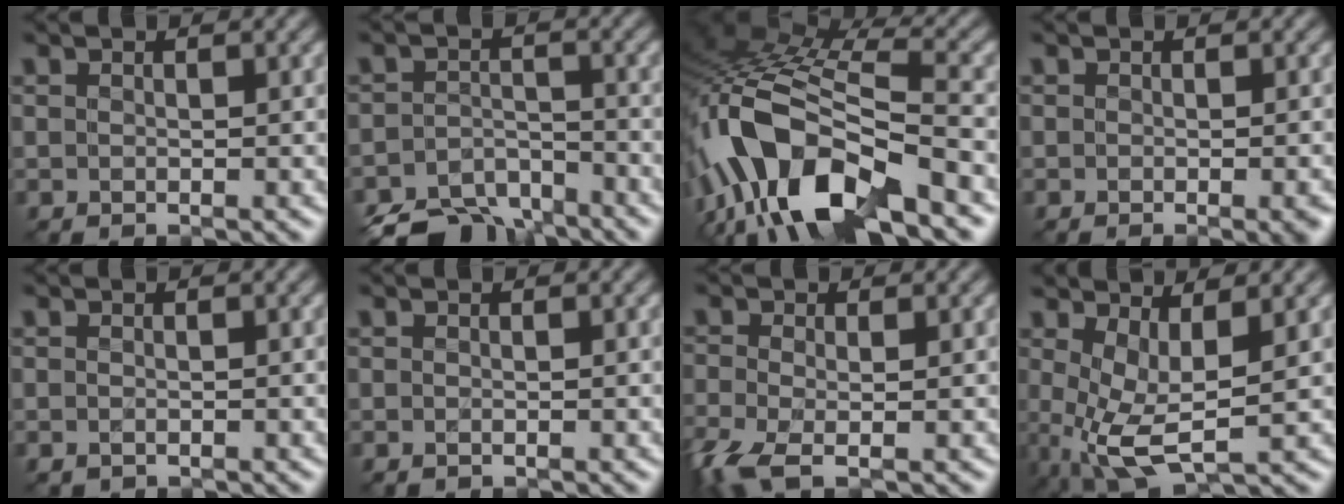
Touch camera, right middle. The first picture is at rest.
{"total": 7.7, "force": [-6.6, 3.0, 2.4], "torque": [-0.040, -0.018, -0.110]}
{"total": 14.7, "force": [-7.4, 6.3, 11.1], "torque": [-0.214, 0.006, -0.139]}
{"total": 2.1, "force": [-1.0, 0.4, 1.8], "torque": [-0.019, -0.006, -0.010]}
{"total": 0.8, "force": [-0.6, 0.4, 0.3], "torque": [-0.010, -0.006, -0.008]}
{"total": 0.5, "force": [-0.4, 0.2, 0.2], "torque": [-0.008, -0.004, -0.005]}
{"total": 5.4, "force": [-2.9, 2.1, 4.0], "torque": [-0.107, -0.018, -0.064]}
{"total": 5.5, "force": [0.2, 2.2, 5.0], "torque": [-0.115, -0.010, 0.008]}